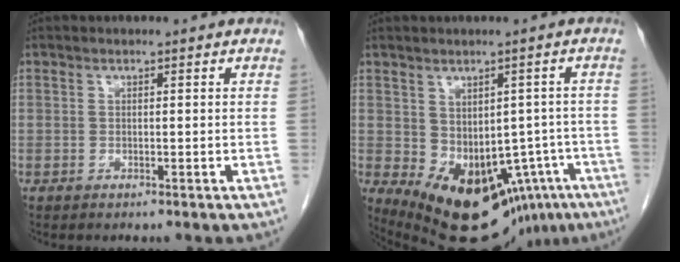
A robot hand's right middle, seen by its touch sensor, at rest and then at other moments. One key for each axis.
{"total": 18.2, "fx": -9.9, "fy": 9.6, "fz": 11.9, "tx": -0.146, "ty": -0.008, "tz": -0.110}